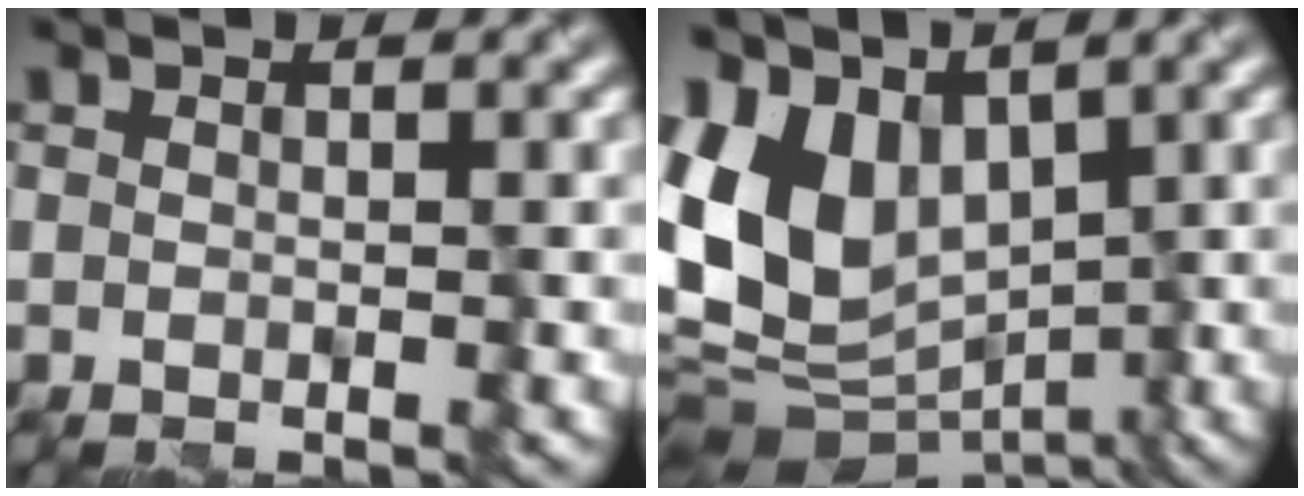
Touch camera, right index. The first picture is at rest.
{"total": 9.2, "force": [0.4, 6.4, 6.6], "torque": [-0.139, 0.002, -0.012]}